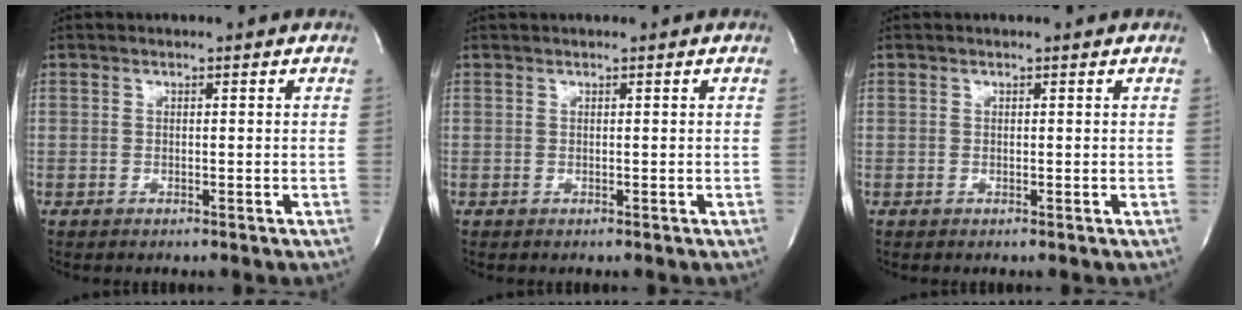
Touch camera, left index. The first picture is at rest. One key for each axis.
{"total": 1.6, "fx": 1.6, "fy": -0.1, "fz": 0.5, "tx": -0.008, "ty": 0.019, "tz": 0.025}
{"total": 1.0, "fx": 1.0, "fy": 0.3, "fz": 0.1, "tx": -0.009, "ty": 0.006, "tz": 0.009}